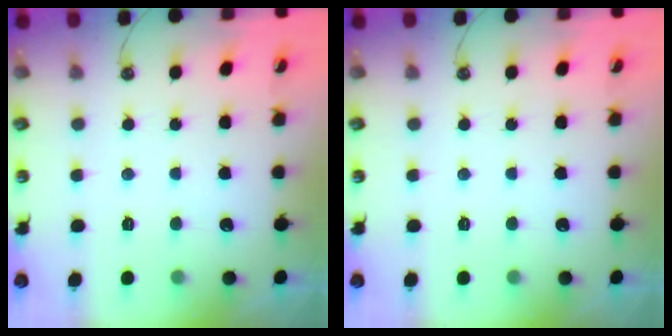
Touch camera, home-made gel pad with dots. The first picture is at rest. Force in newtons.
{"total": 0.0}